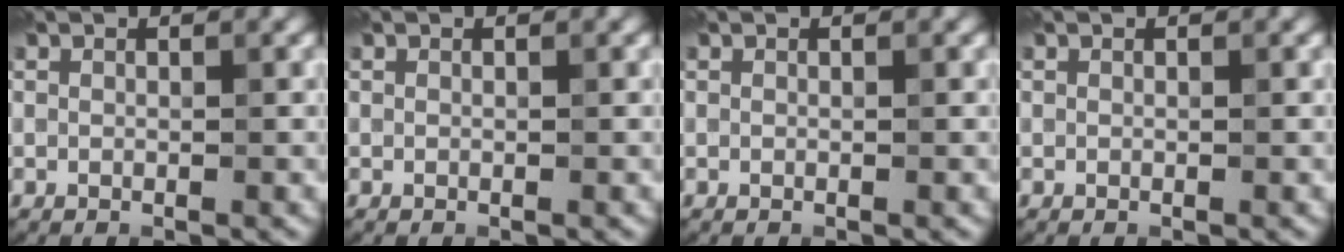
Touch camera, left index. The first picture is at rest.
{"total": 0.0}
{"total": 0.0}
{"total": 0.0}